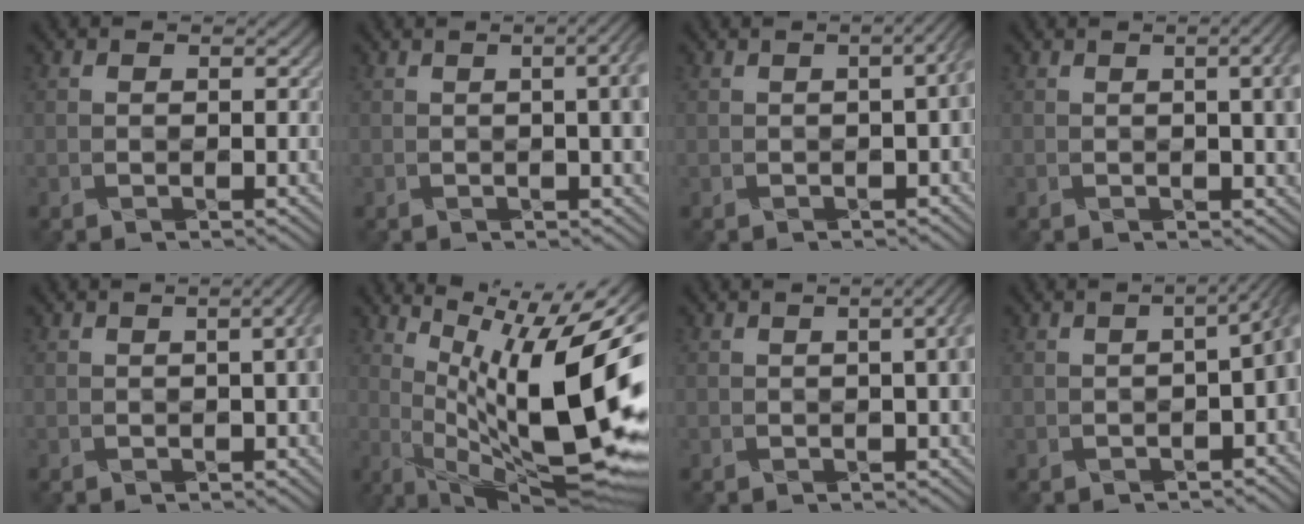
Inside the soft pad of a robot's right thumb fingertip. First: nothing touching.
{"total": 6.2, "force": [0.2, 1.8, 6.0], "torque": [-0.059, 0.017, 0.002]}
{"total": 3.7, "force": [-0.2, 0.8, 3.6], "torque": [-0.038, 0.010, 0.001]}
{"total": 5.1, "force": [0.5, 1.2, 4.9], "torque": [-0.055, 0.010, 0.011]}
{"total": 4.0, "force": [0.1, 0.9, 3.9], "torque": [-0.042, 0.012, 0.003]}
{"total": 18.3, "force": [2.7, 5.3, 17.3], "torque": [-0.269, 0.018, 0.068]}
{"total": 4.6, "force": [0.2, 1.1, 4.5], "torque": [-0.046, 0.014, 0.003]}
{"total": 4.3, "force": [-1.2, 1.1, 4.0], "torque": [-0.048, 0.000, -0.015]}